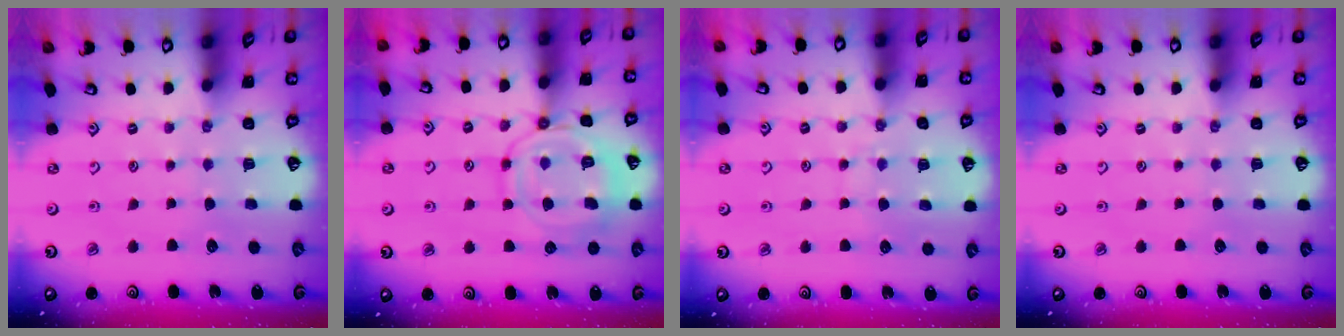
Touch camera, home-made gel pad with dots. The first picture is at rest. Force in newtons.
{"total": 12.7, "press": 12.6, "slide": 1.1}
{"total": 7.3, "press": 7.2, "slide": 0.8}
{"total": 0.0}